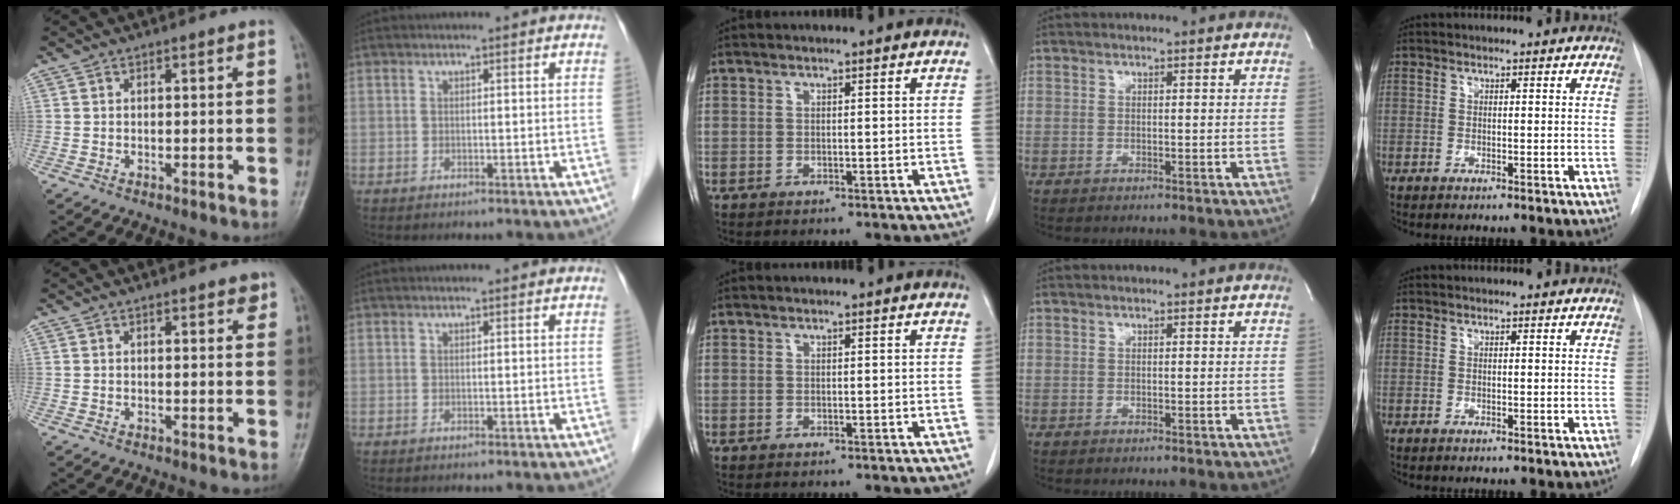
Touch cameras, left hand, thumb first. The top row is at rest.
{"thumb": {"total": 2.1, "force": [1.7, 0.7, 1.0], "torque": [-0.003, -0.007, 0.018]}, "index": {"total": 1.0, "force": [1.0, 0.0, 0.2], "torque": [-0.007, 0.009, 0.015]}}